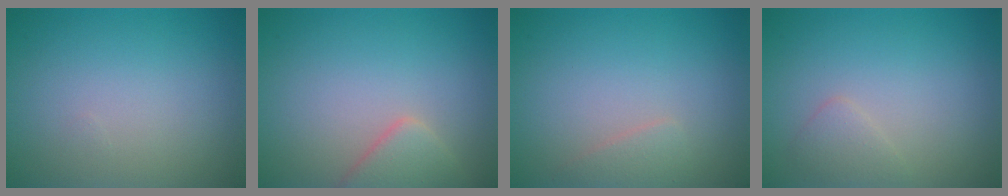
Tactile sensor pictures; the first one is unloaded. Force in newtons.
{"total": 2.8, "press": 2.8, "slide": 0.1}
{"total": 1.3, "press": 1.3, "slide": 0.0}
{"total": 1.2, "press": 1.2, "slide": 0.1}